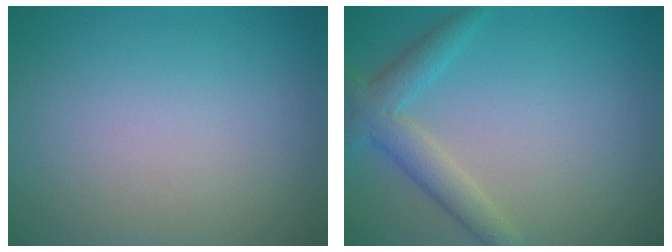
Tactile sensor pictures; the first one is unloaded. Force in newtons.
{"total": 3.3, "press": 3.3, "slide": 0.2}